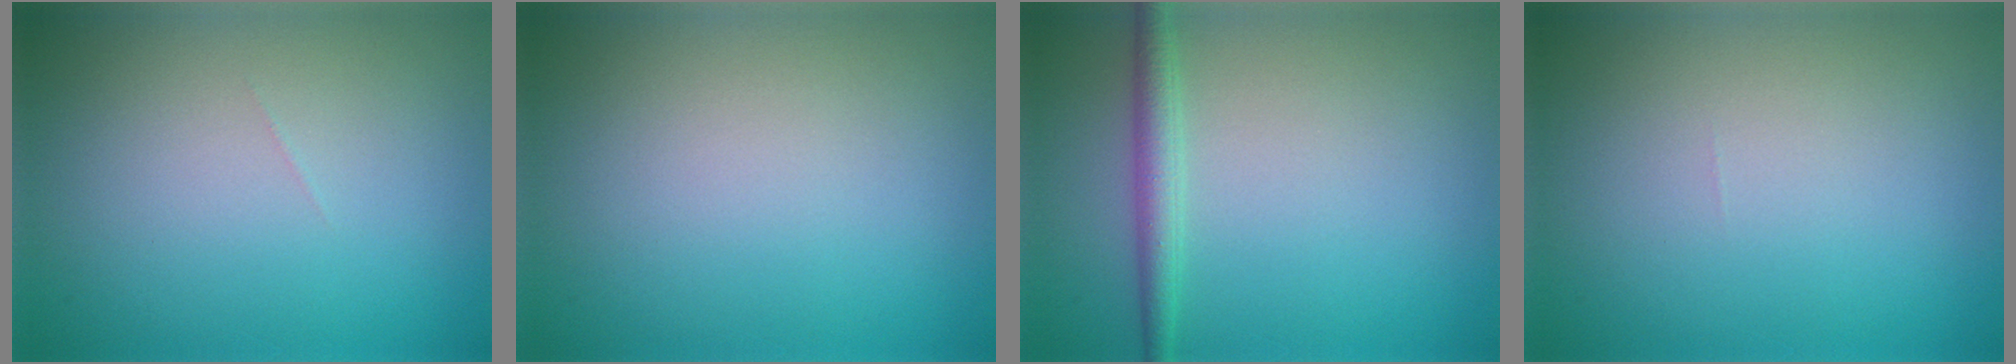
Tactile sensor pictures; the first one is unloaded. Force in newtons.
{"total": 0.0}
{"total": 2.1, "press": 2.1, "slide": 0.0}
{"total": 0.0}